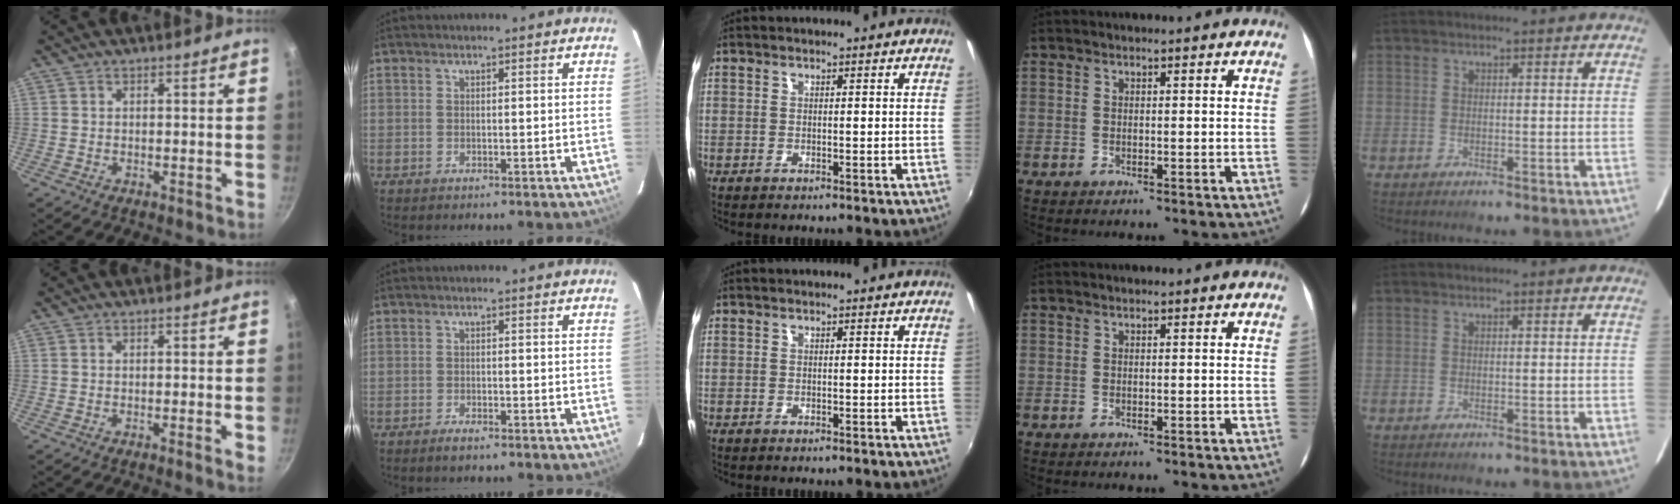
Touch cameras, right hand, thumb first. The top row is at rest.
{"thumb": {"total": 1.2, "force": [-0.3, 0.0, 1.1], "torque": [-0.016, -0.003, -0.007]}, "index": {"total": 2.0, "force": [-1.6, 0.6, 1.0], "torque": [-0.028, -0.002, -0.033]}}